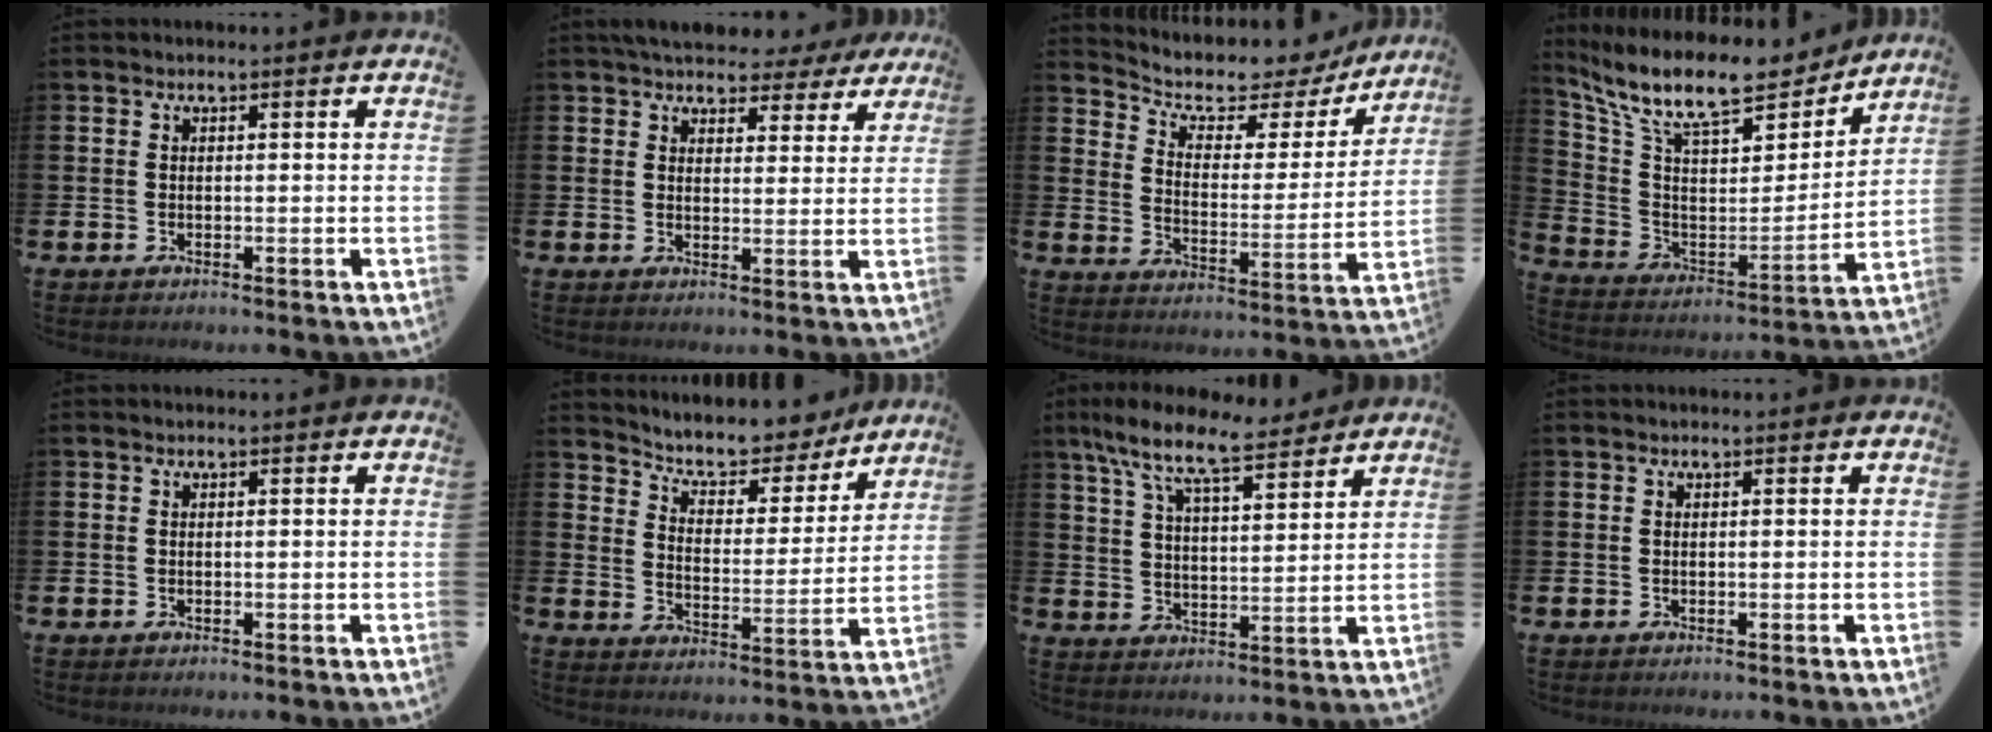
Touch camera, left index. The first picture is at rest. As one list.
[{"total": 5.5, "force": [5.0, 2.1, 1.0], "torque": [-0.023, -0.028, 0.086]}, {"total": 6.2, "force": [5.4, 2.5, 1.7], "torque": [-0.053, -0.042, 0.085]}, {"total": 12.9, "force": [11.0, 3.6, 5.7], "torque": [-0.139, -0.072, 0.190]}, {"total": 0.0}, {"total": 7.7, "force": [7.2, 2.4, 1.4], "torque": [-0.046, -0.062, 0.121]}, {"total": 10.1, "force": [8.6, 2.3, 4.7], "torque": [-0.109, -0.040, 0.152]}, {"total": 0.0}]